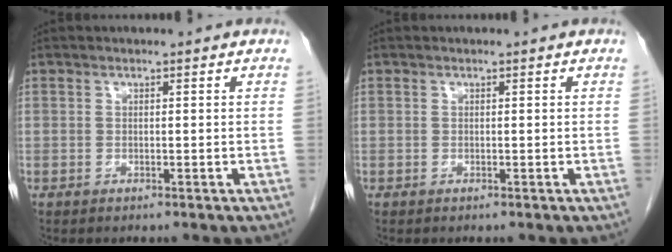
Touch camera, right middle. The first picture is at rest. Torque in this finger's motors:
{"motor_torque": [0.00, 0.00, 0.00, 0.00]}